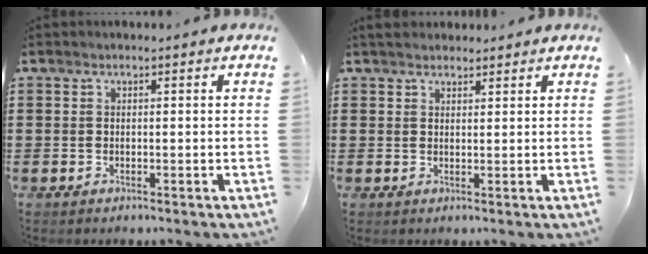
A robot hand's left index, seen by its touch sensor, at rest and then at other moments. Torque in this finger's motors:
{"motor_torque": [-0.20, -0.29, -0.21, -0.21]}